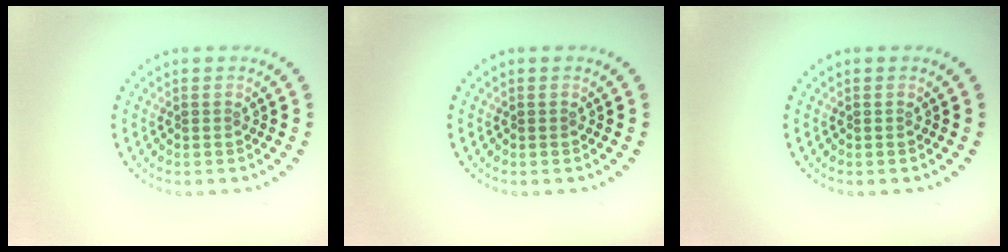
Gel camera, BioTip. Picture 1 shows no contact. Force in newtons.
{"total": 0.0}
{"total": 0.0}